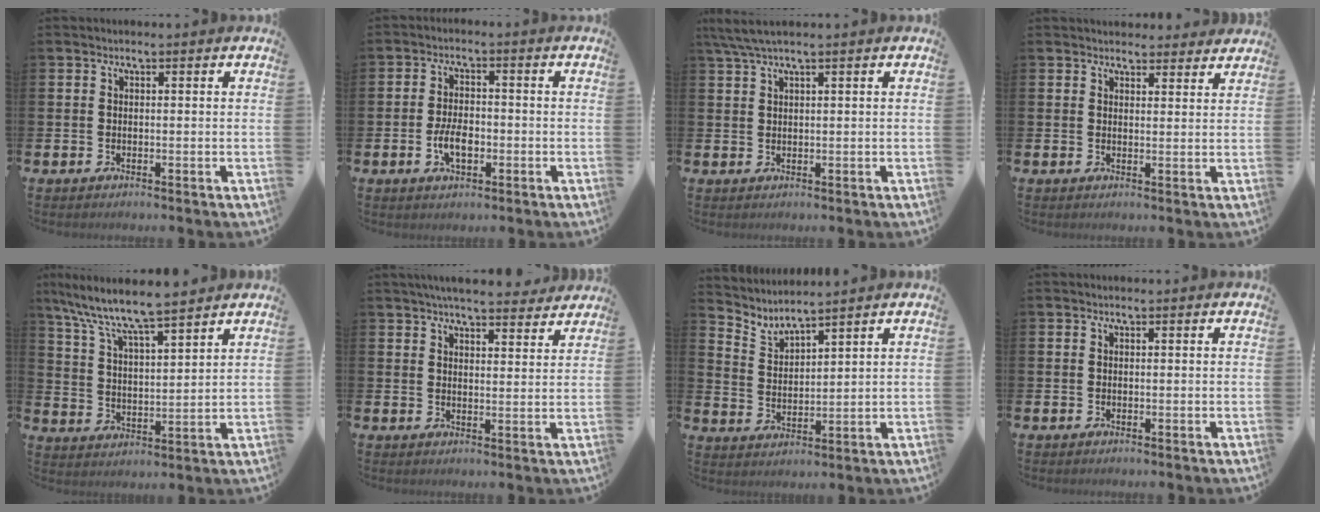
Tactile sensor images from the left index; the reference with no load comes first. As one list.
[{"total": 4.4, "force": [-1.2, 2.4, 3.5], "torque": [-0.054, 0.003, -0.022]}, {"total": 2.9, "force": [2.1, 0.1, 2.1], "torque": [-0.052, 0.004, 0.040]}, {"total": 3.0, "force": [2.8, 0.8, -0.1], "torque": [0.004, -0.014, 0.051]}, {"total": 8.4, "force": [7.7, 0.7, 3.2], "torque": [-0.091, -0.048, 0.135]}, {"total": 5.4, "force": [5.2, 0.6, 1.2], "torque": [-0.021, -0.026, 0.093]}, {"total": 3.7, "force": [3.7, 0.0, 0.4], "torque": [-0.030, -0.024, 0.063]}, {"total": 0.0}]